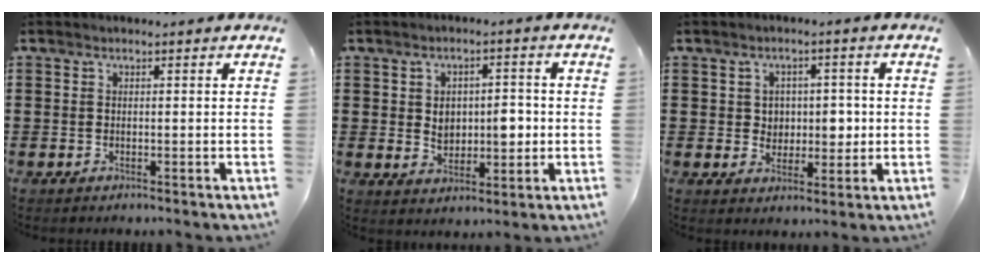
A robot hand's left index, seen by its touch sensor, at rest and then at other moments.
{"total": 5.5, "force": [0.3, 3.5, 4.2], "torque": [-0.066, -0.001, -0.003]}
{"total": 4.1, "force": [0.6, 3.4, 2.3], "torque": [-0.042, 0.003, 0.004]}